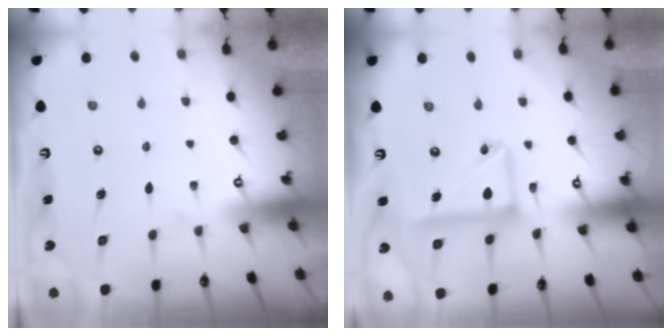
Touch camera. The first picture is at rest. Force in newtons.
{"total": 14.0, "press": 13.9, "slide": 1.4}